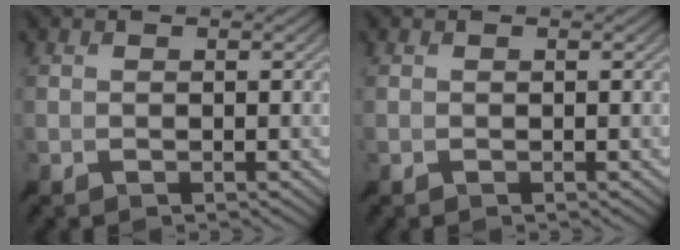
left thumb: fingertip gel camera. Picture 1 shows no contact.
{"total": 0.0}